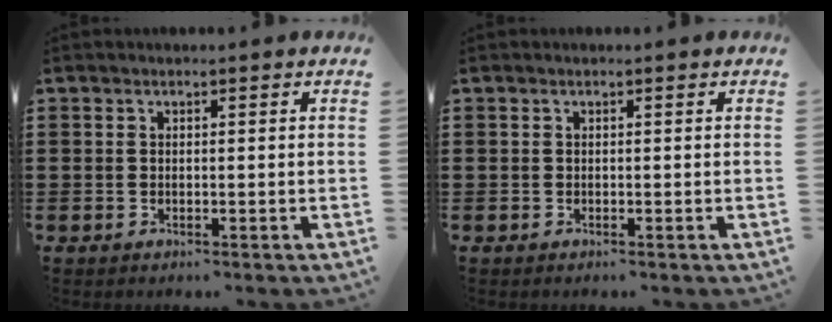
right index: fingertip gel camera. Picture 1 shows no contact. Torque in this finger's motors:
{"motor_torque": [0.36, 0.23, 0.02, 0.01]}